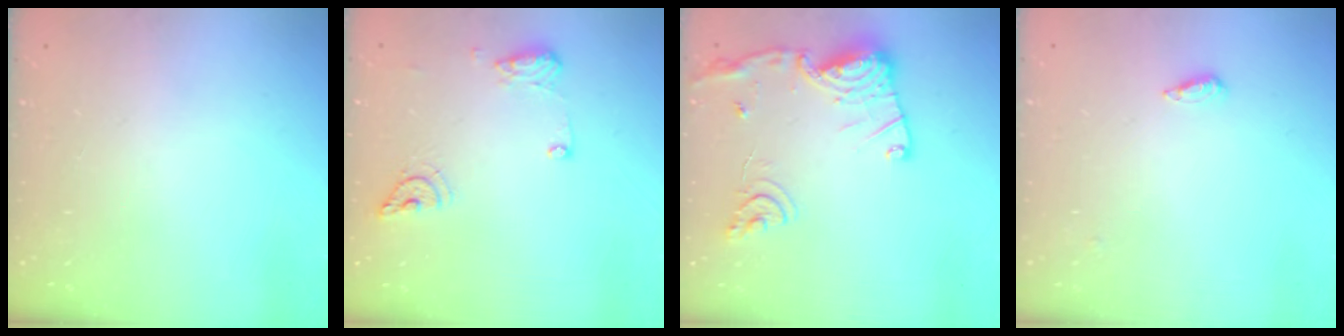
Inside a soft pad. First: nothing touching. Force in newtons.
{"total": 9.6, "press": 9.5, "slide": 1.4}
{"total": 16.3, "press": 16.2, "slide": 1.5}
{"total": 2.2, "press": 2.2, "slide": 0.5}